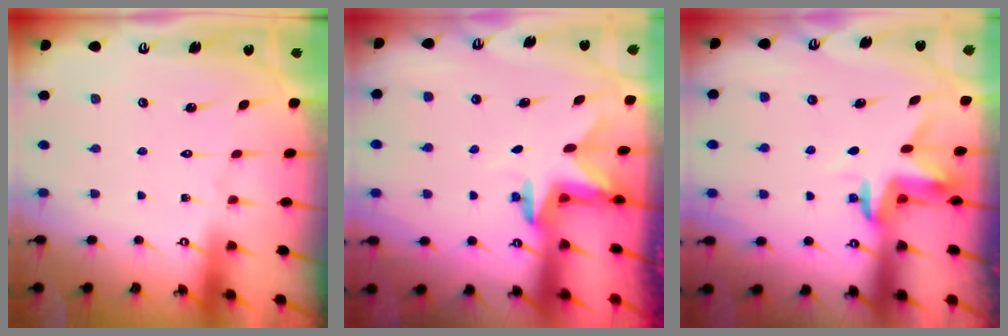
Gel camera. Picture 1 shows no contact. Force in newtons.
{"total": 2.4, "press": 2.3, "slide": 0.4}
{"total": 3.6, "press": 3.6, "slide": 0.2}